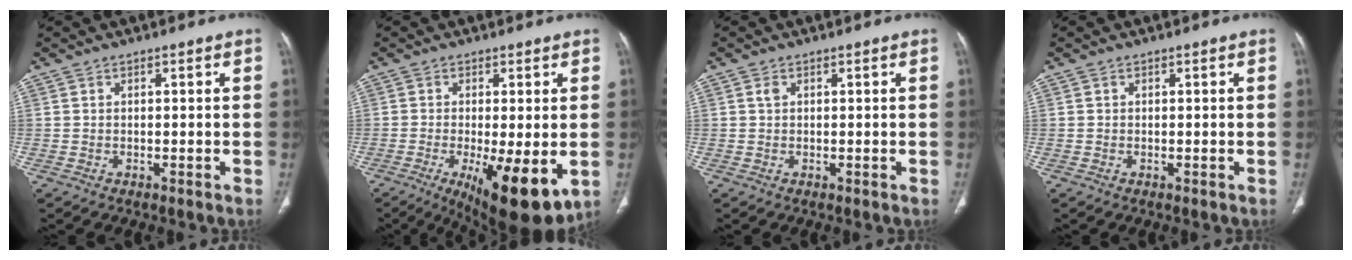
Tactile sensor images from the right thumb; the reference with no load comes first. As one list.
[{"total": 13.5, "force": [-3.9, 4.0, 12.2], "torque": [-0.173, -0.024, -0.047]}, {"total": 0.8, "force": [0.3, 0.5, 0.5], "torque": [-0.012, 0.003, 0.006]}, {"total": 0.0}]